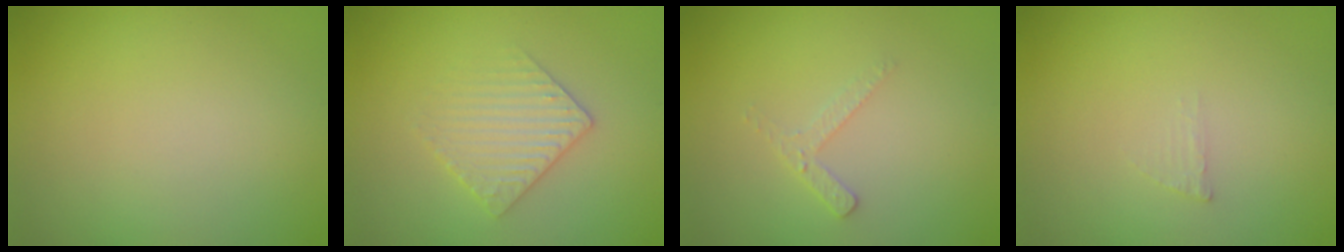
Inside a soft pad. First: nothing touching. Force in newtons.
{"total": 3.0, "press": 2.9, "slide": 0.6}
{"total": 1.6, "press": 1.5, "slide": 0.4}
{"total": 0.6, "press": 0.6, "slide": 0.1}